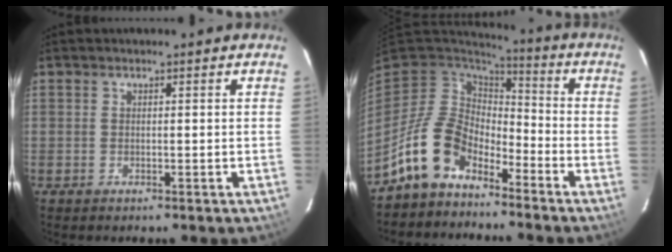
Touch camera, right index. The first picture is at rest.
{"total": 12.2, "force": [-8.5, 6.9, 5.6], "torque": [-0.119, 0.017, -0.157]}